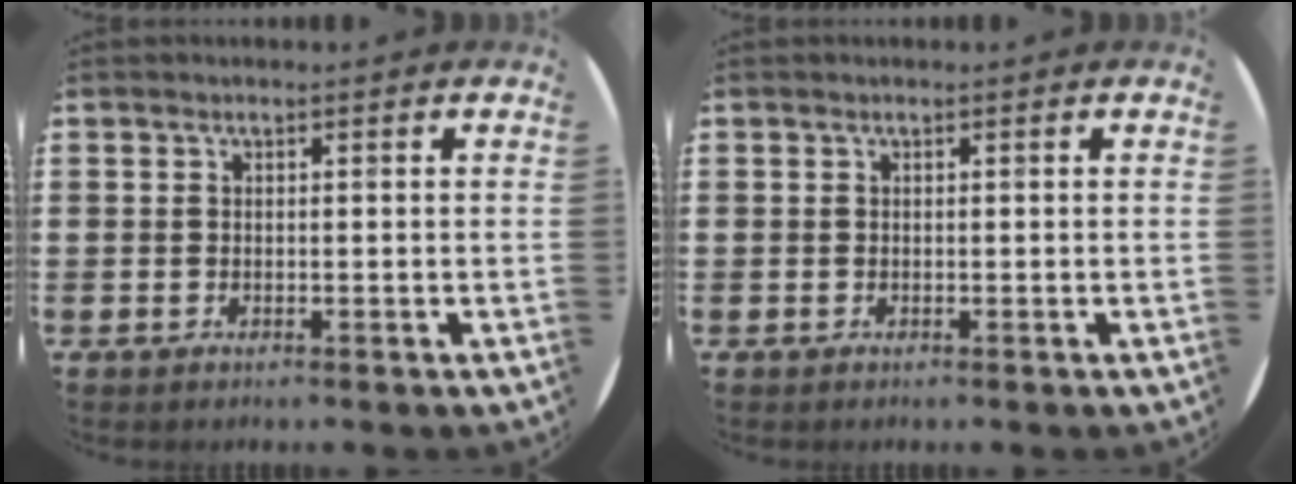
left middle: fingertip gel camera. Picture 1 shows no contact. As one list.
[{"total": 0.0}]